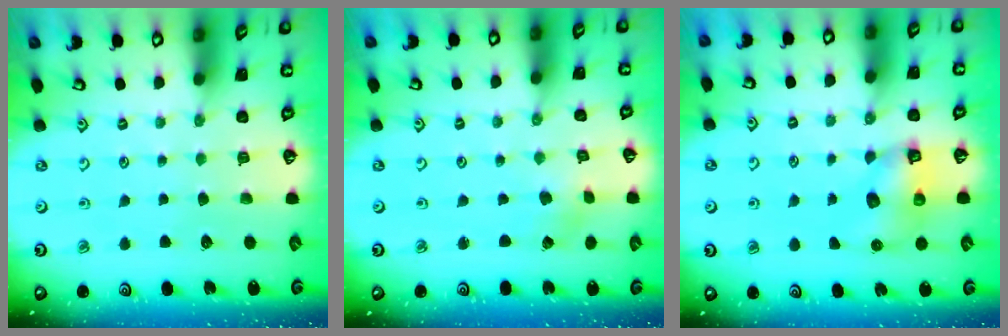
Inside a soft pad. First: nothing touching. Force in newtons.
{"total": 0.0}
{"total": 7.0, "press": 7.0, "slide": 0.1}